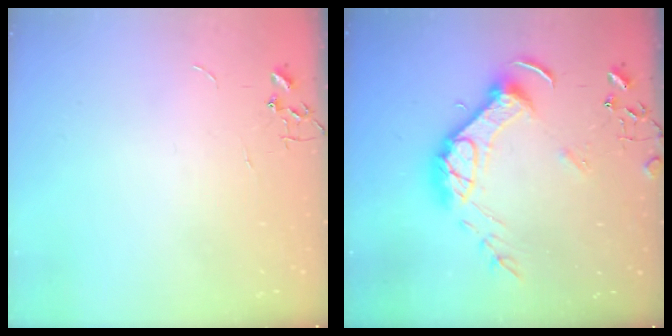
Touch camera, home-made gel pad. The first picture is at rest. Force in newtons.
{"total": 15.3, "press": 15.2, "slide": 1.7}